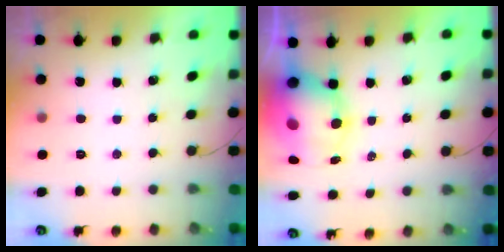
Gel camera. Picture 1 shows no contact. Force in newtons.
{"total": 11.6, "press": 11.2, "slide": 2.9}